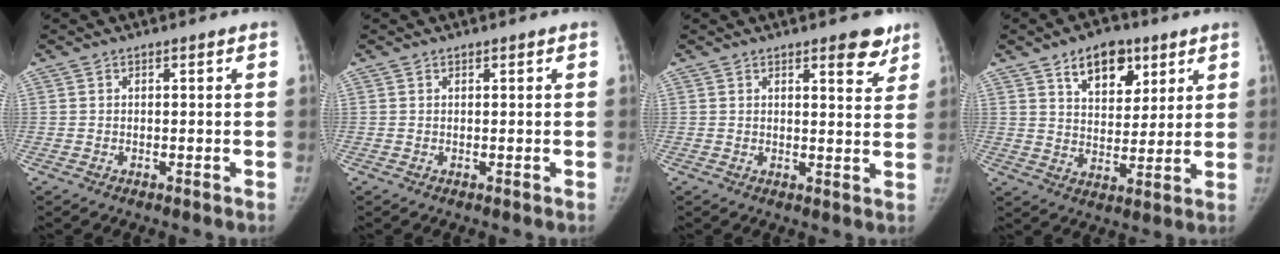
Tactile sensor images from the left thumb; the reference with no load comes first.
{"total": 0.0}
{"total": 5.5, "force": [3.7, 2.0, 3.6], "torque": [-0.023, -0.021, 0.043]}
{"total": 11.1, "force": [6.3, 6.6, 6.4], "torque": [-0.061, -0.031, 0.101]}